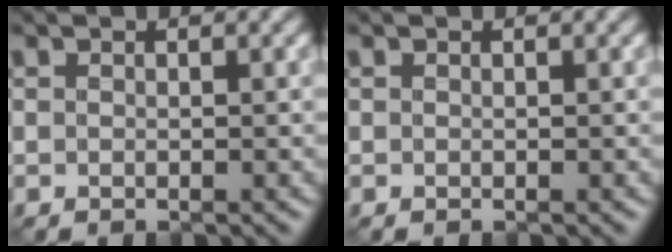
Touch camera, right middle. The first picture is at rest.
{"total": 0.0}